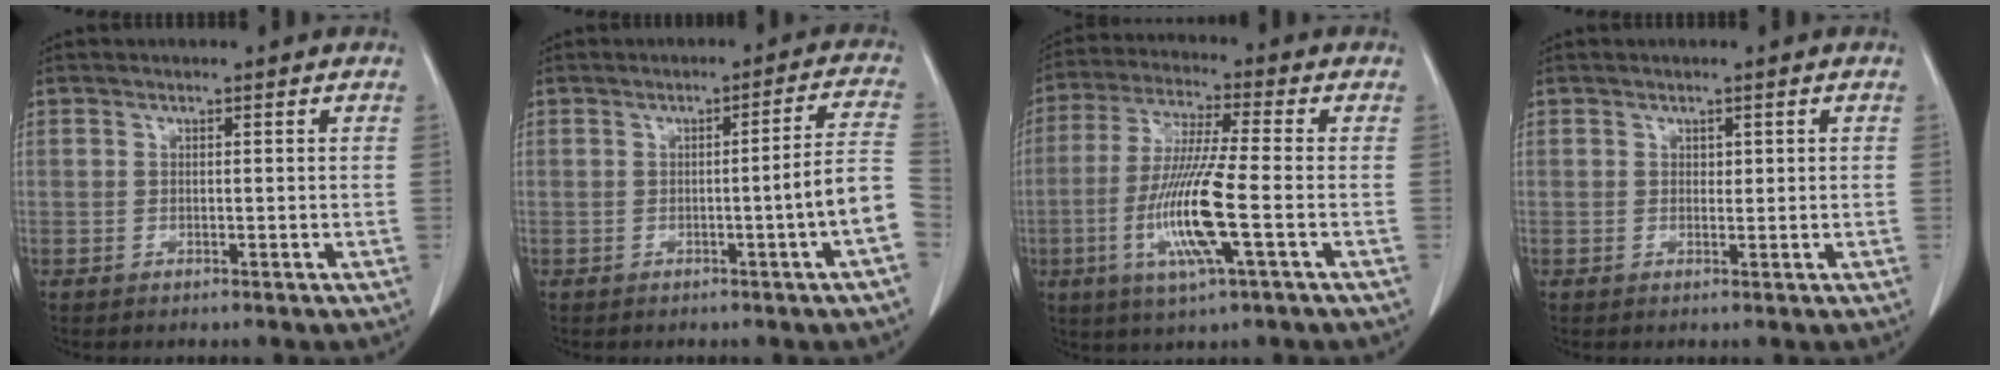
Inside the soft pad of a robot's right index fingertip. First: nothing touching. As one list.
[{"total": 7.2, "force": [-2.3, -1.3, 6.6], "torque": [-0.076, 0.008, -0.035]}, {"total": 12.6, "force": [-3.2, 0.3, 12.1], "torque": [-0.249, -0.016, -0.067]}, {"total": 0.8, "force": [0.3, 0.5, 0.5], "torque": [-0.002, 0.000, 0.004]}]